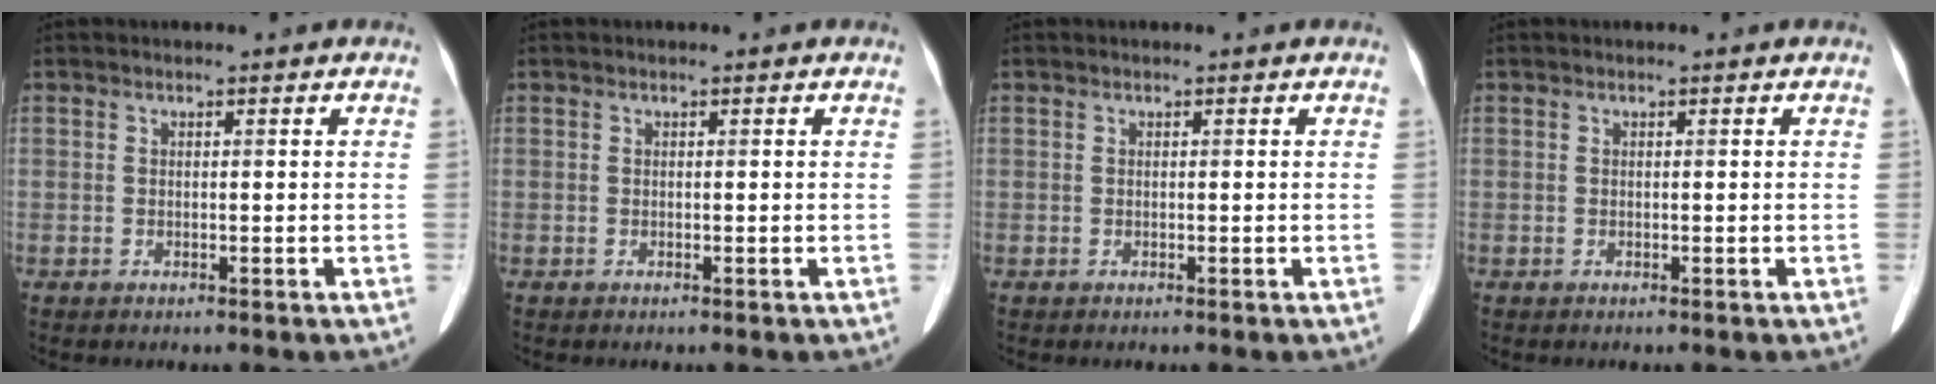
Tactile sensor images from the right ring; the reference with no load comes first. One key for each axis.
{"total": 0.0}
{"total": 0.0}
{"total": 0.0}